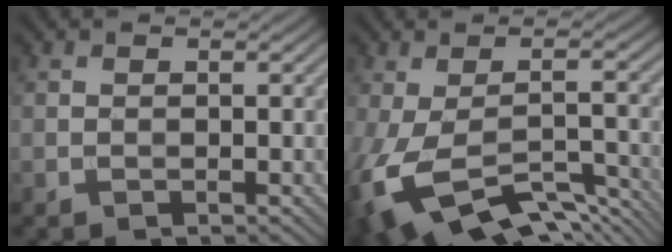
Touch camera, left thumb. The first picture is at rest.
{"total": 11.8, "force": [-5.9, 4.9, 9.0], "torque": [-0.189, -0.038, -0.088]}